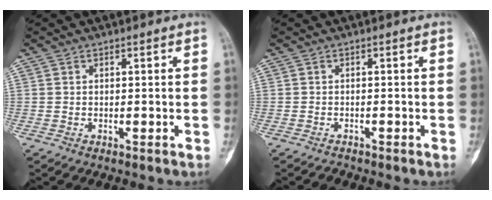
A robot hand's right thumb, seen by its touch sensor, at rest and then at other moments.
{"total": 0.8, "force": [-0.8, 0.2, -0.2], "torque": [0.003, 0.004, -0.015]}